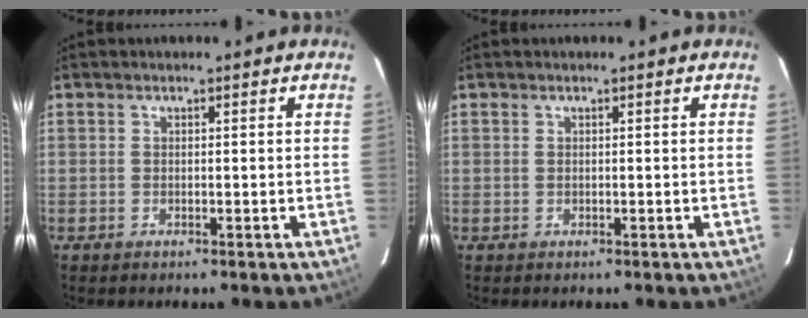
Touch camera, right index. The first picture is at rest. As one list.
[{"total": 0.0}]